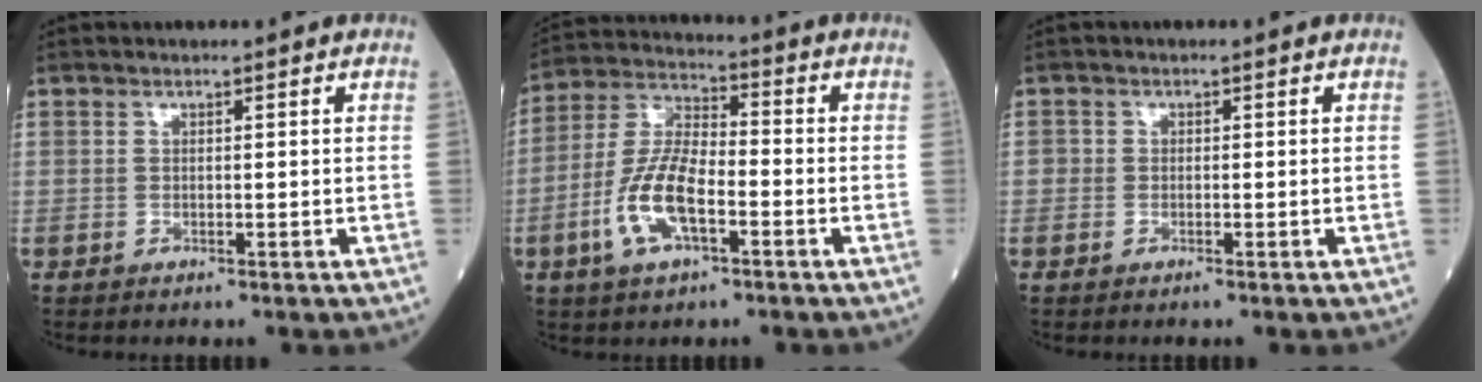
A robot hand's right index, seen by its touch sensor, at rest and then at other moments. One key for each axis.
{"total": 10.6, "fx": -3.7, "fy": 3.6, "fz": 9.3, "tx": -0.202, "ty": 0.004, "tz": -0.074}
{"total": 0.9, "fx": -0.5, "fy": 0.6, "fz": 0.4, "tx": -0.001, "ty": 0.002, "tz": -0.010}